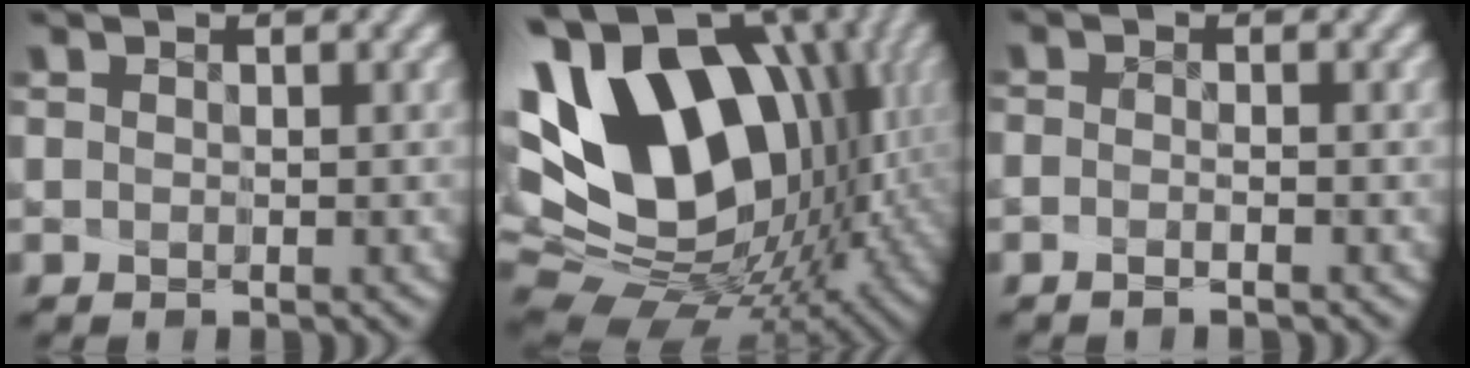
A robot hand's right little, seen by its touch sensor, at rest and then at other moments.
{"total": 16.9, "force": [2.9, 11.3, 12.2], "torque": [-0.223, 0.003, 0.059]}
{"total": 1.7, "force": [-1.3, -1.1, -0.1], "torque": [0.008, -0.019, -0.013]}